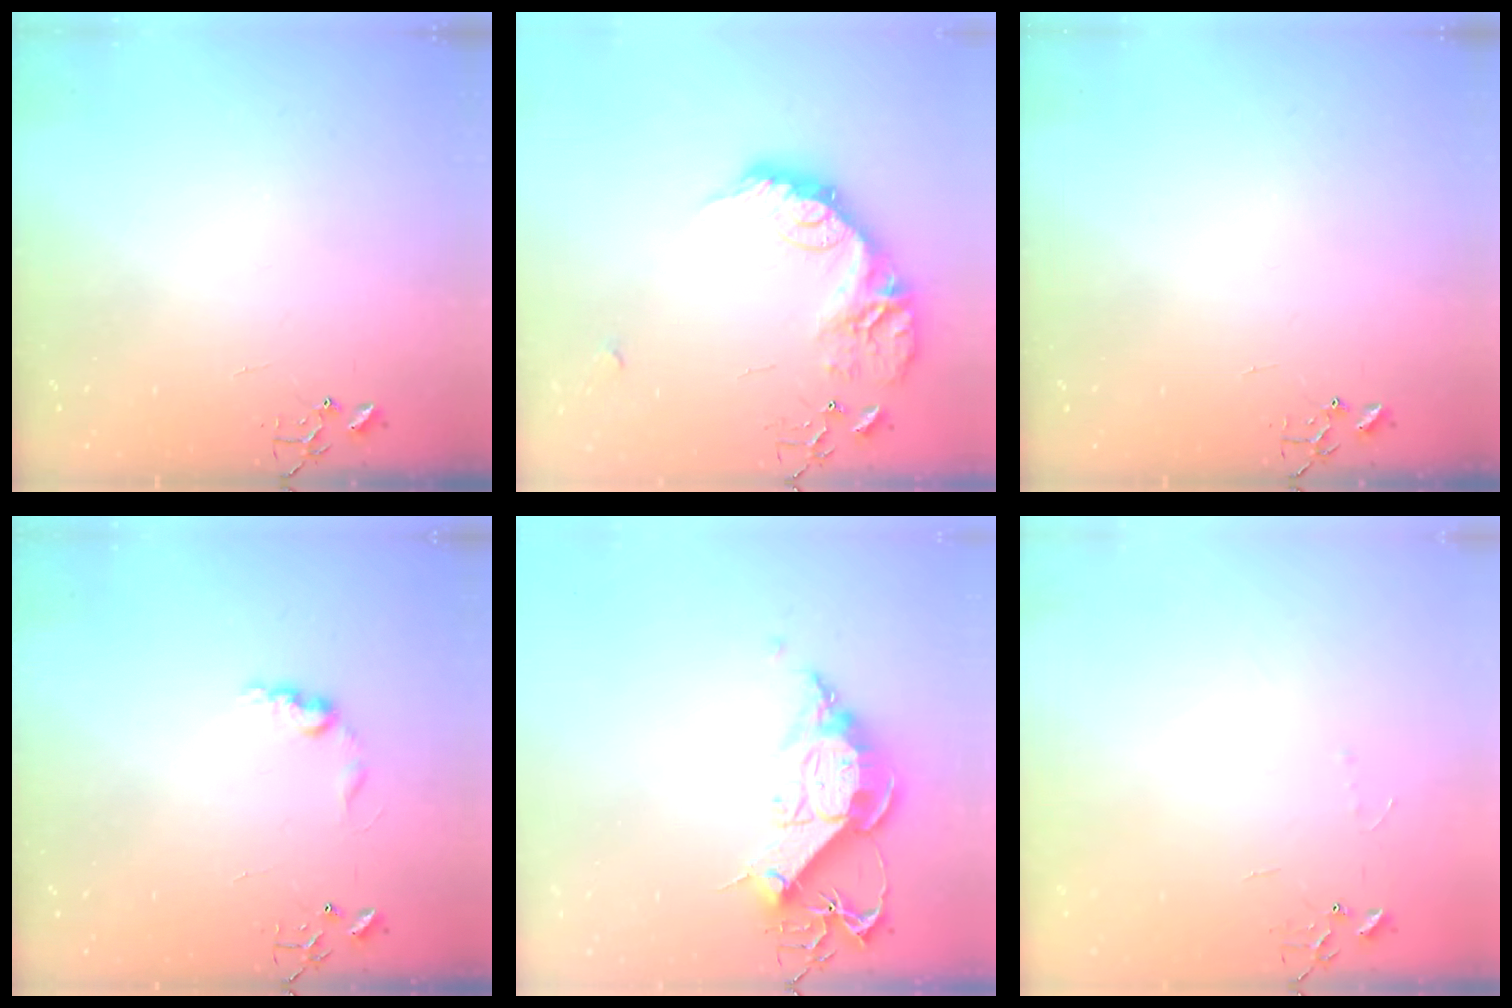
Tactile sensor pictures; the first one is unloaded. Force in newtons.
{"total": 19.0, "press": 19.0, "slide": 0.4}
{"total": 0.0}
{"total": 7.5, "press": 7.4, "slide": 0.3}
{"total": 12.9, "press": 12.8, "slide": 1.3}
{"total": 3.4, "press": 3.4, "slide": 0.5}